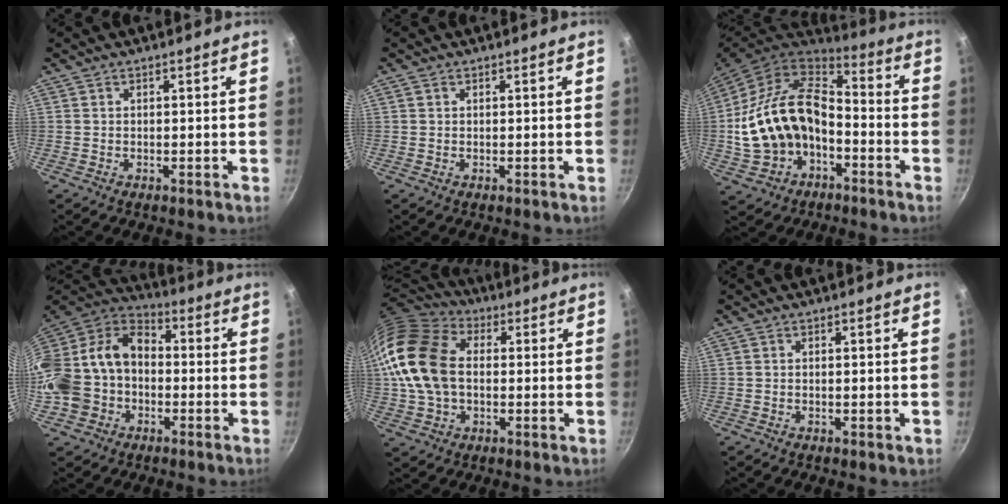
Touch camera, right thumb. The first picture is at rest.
{"total": 0.6, "force": [0.2, 0.5, 0.2], "torque": [-0.003, 0.002, 0.003]}
{"total": 20.7, "force": [-3.5, 14.2, 14.7], "torque": [-0.272, 0.055, -0.059]}
{"total": 22.2, "force": [-3.2, 17.7, 13.0], "torque": [-0.269, 0.074, -0.059]}
{"total": 20.8, "force": [1.4, 14.6, 14.8], "torque": [-0.294, 0.034, 0.018]}
{"total": 0.7, "force": [-0.1, 0.3, 0.7], "torque": [-0.010, 0.001, -0.002]}